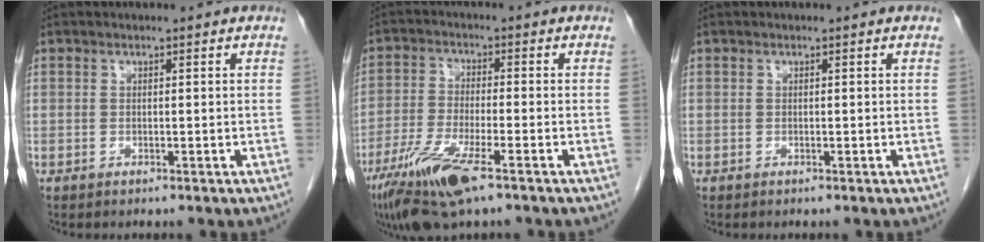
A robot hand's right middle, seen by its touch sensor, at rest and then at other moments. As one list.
[{"total": 10.2, "force": [-6.1, 1.4, 8.1], "torque": [-0.167, -0.026, -0.109]}, {"total": 0.0}]